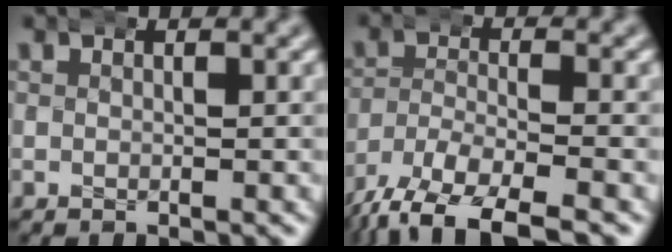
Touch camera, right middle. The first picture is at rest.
{"total": 8.6, "force": [-6.2, 3.4, 4.9], "torque": [-0.096, -0.034, -0.082]}